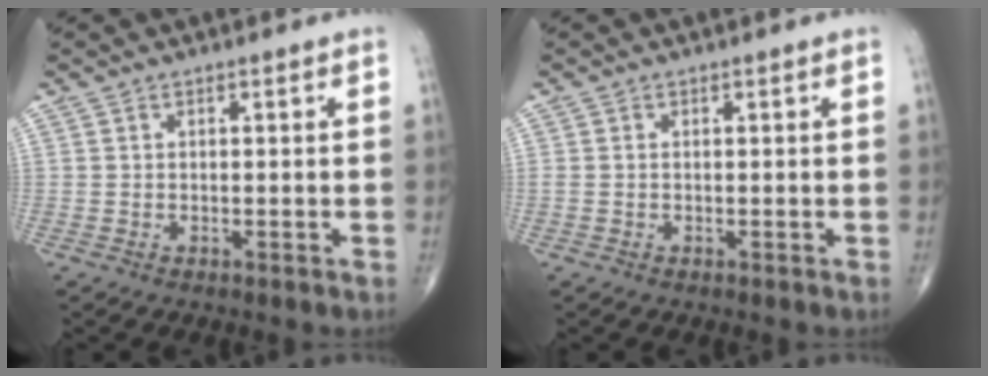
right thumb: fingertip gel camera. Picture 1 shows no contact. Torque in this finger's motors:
{"motor_torque": [-0.01, -0.16, 0.19, 0.20, -0.01]}